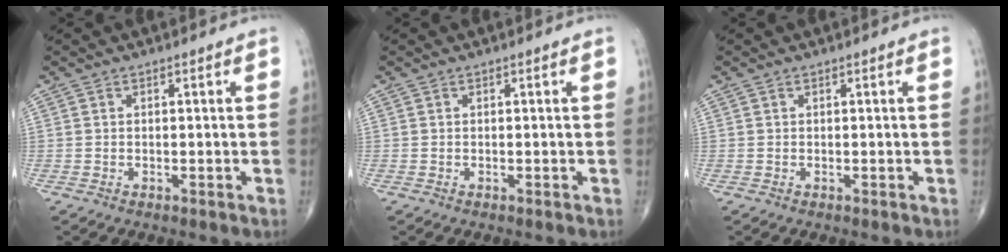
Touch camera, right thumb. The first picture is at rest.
{"total": 0.0}
{"total": 0.0}